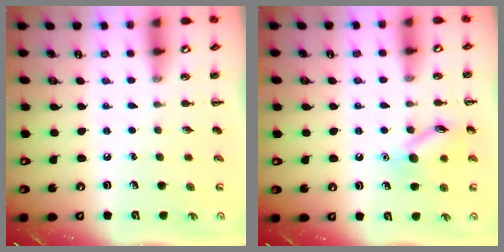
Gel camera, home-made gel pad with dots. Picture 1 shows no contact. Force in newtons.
{"total": 11.2, "press": 11.2, "slide": 0.5}